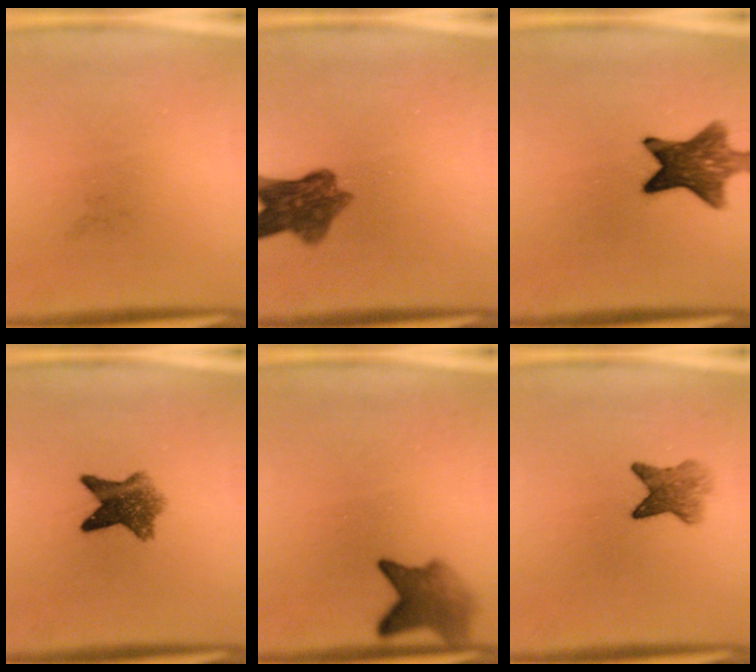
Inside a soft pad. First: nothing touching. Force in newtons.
{"total": 7.4}
{"total": 10.0}
{"total": 6.8}
{"total": 5.0}
{"total": 4.4}